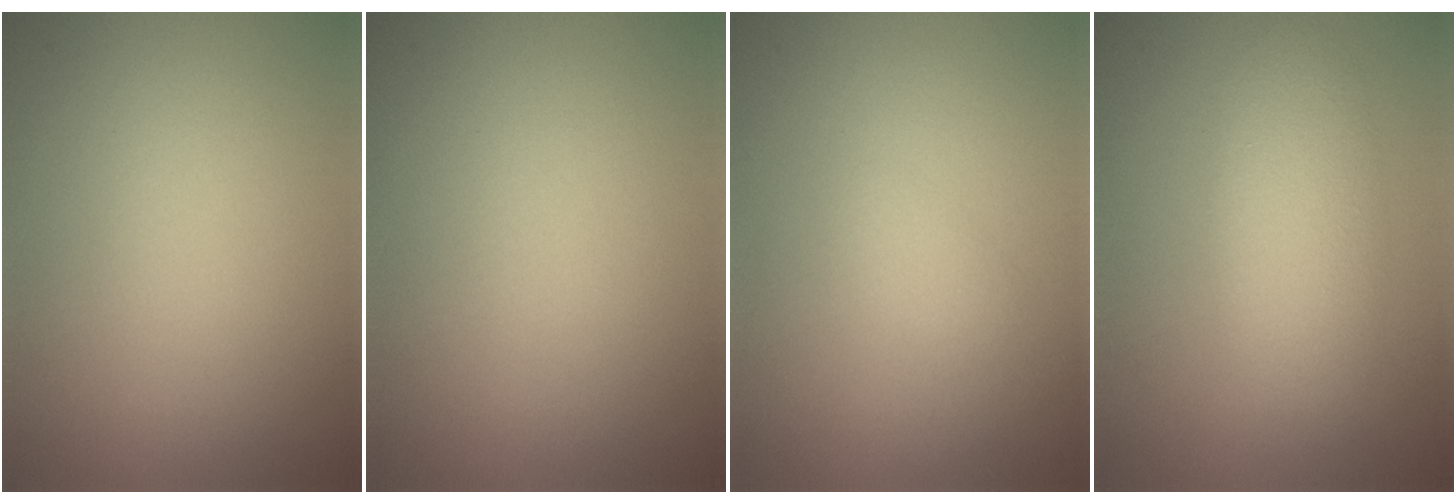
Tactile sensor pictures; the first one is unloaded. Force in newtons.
{"total": 0.0}
{"total": 0.8, "press": 0.8, "slide": 0.0}
{"total": 4.4, "press": 4.4, "slide": 0.1}